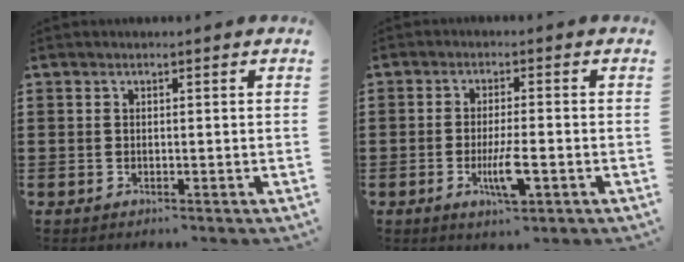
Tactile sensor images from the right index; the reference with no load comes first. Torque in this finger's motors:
{"motor_torque": [0.57, 0.15, 0.24, 0.07]}